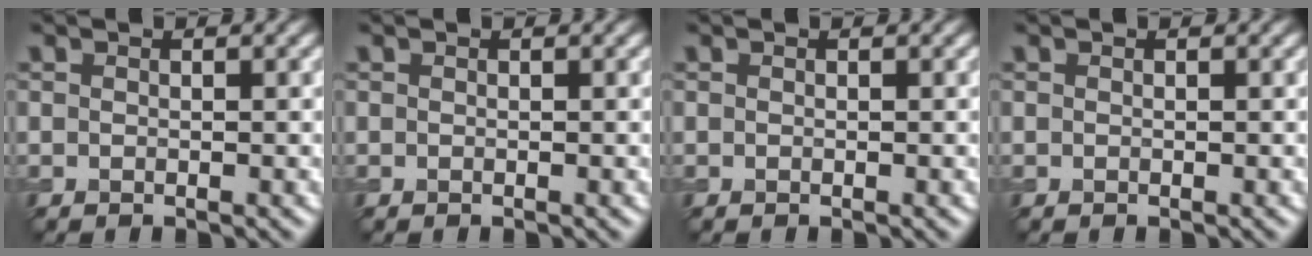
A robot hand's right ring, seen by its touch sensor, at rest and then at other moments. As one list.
[{"total": 0.0}, {"total": 0.0}, {"total": 0.0}]